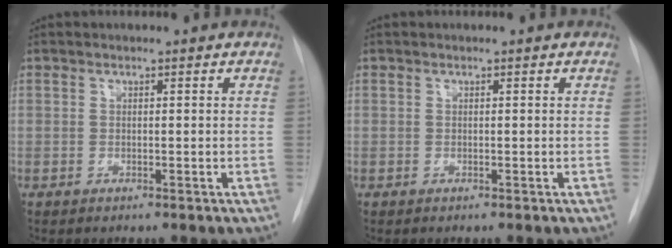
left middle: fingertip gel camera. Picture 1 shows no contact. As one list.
[{"total": 0.0}]